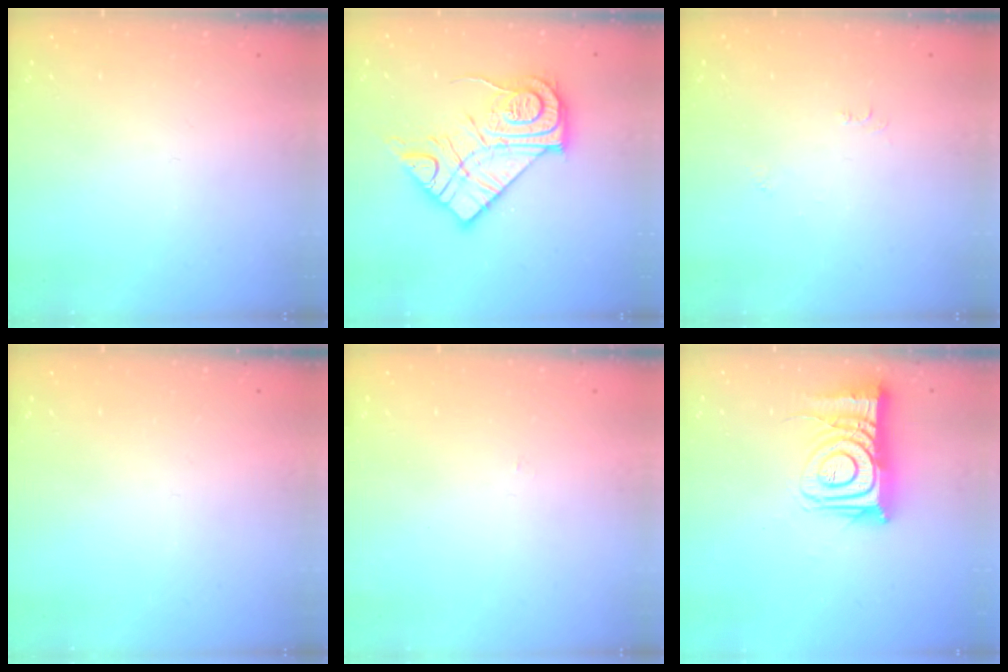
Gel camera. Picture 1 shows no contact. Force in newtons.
{"total": 18.2, "press": 18.1, "slide": 1.2}
{"total": 4.0, "press": 4.0, "slide": 0.6}
{"total": 0.0}
{"total": 2.2, "press": 2.2, "slide": 0.3}
{"total": 13.6, "press": 13.6, "slide": 1.0}